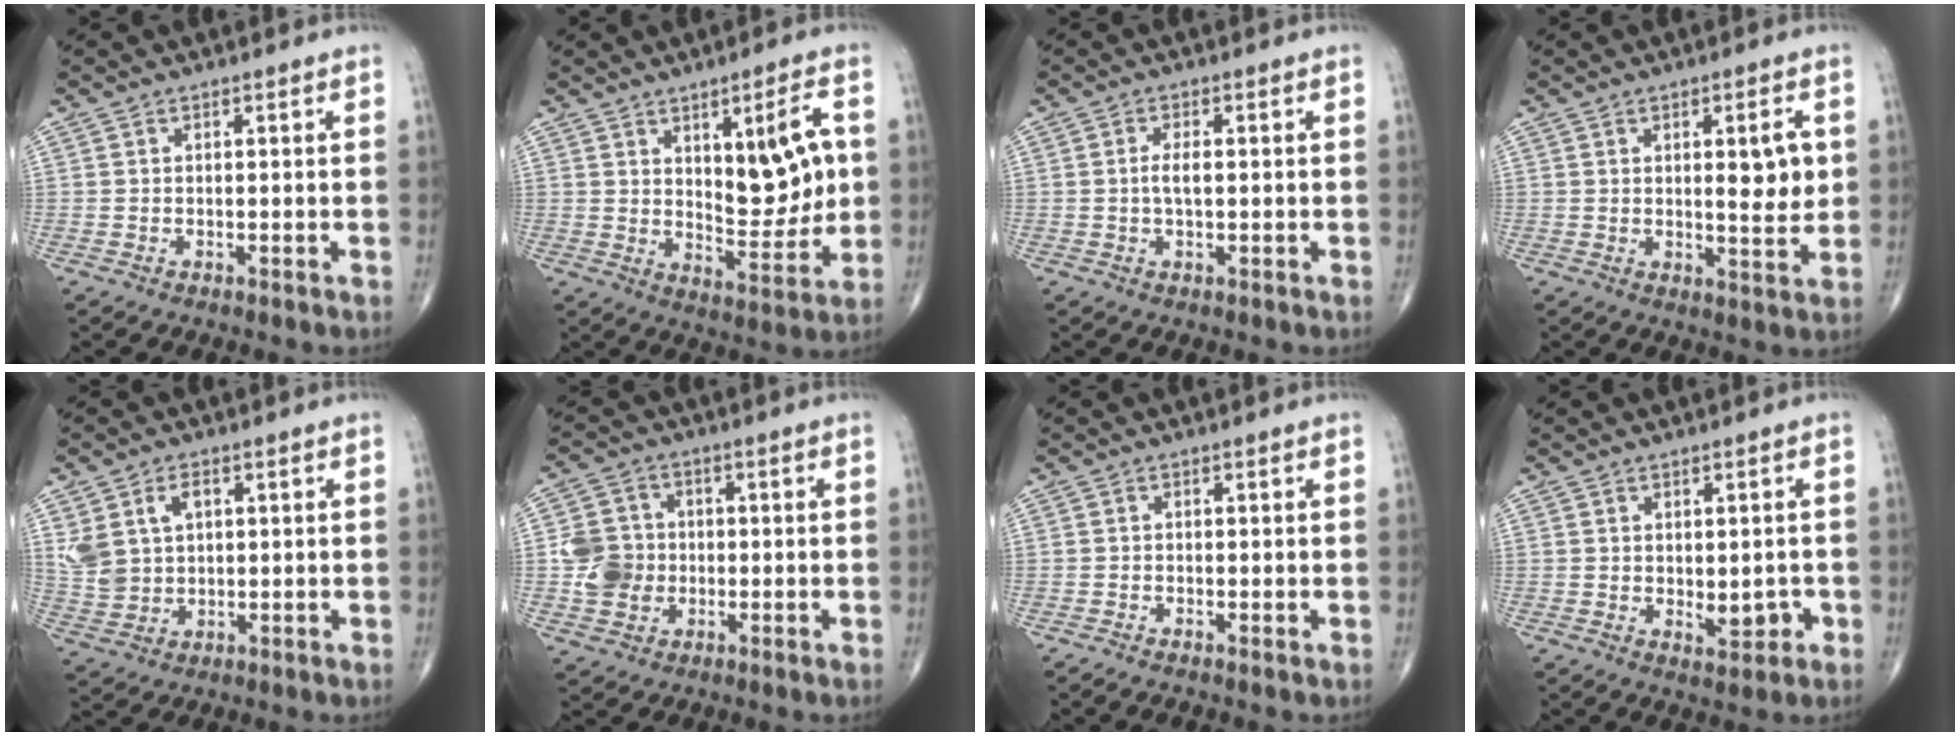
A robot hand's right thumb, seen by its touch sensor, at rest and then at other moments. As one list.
[{"total": 12.8, "force": [2.7, 4.9, 11.6], "torque": [-0.141, -0.020, 0.049]}, {"total": 2.7, "force": [0.0, 1.1, 2.5], "torque": [-0.049, 0.001, -0.003]}, {"total": 7.1, "force": [1.4, 2.2, 6.6], "torque": [-0.085, -0.013, 0.022]}, {"total": 7.5, "force": [2.4, 5.2, 4.7], "torque": [-0.083, -0.003, 0.058]}, {"total": 7.8, "force": [-0.9, 6.9, 3.5], "torque": [-0.043, 0.010, -0.020]}, {"total": 0.6, "force": [-0.4, 0.1, 0.5], "torque": [-0.016, -0.003, -0.014]}, {"total": 4.8, "force": [-0.8, 2.7, 3.9], "torque": [-0.032, 0.002, -0.001]}]